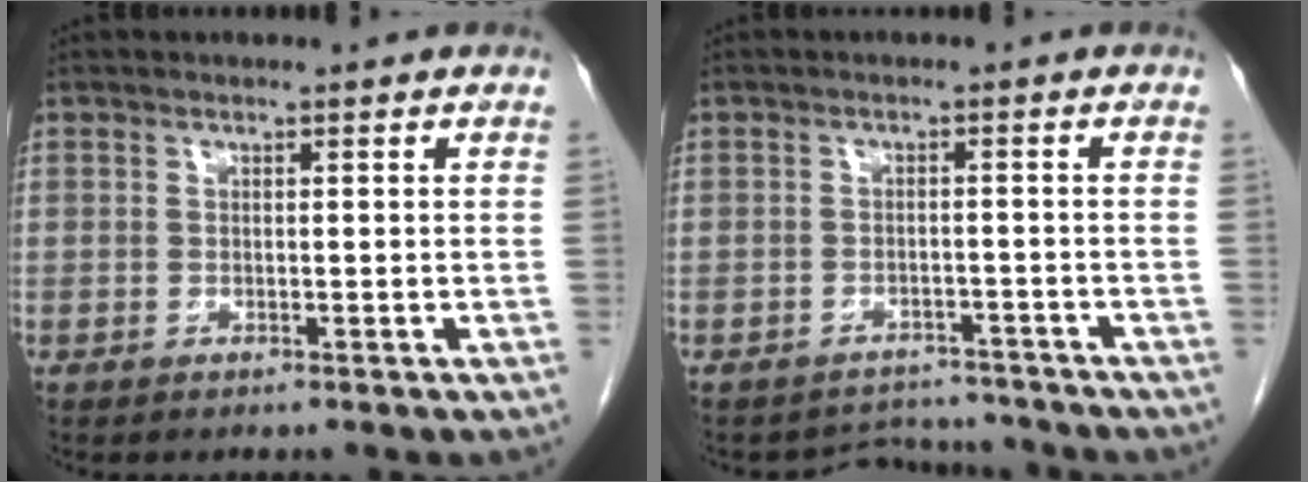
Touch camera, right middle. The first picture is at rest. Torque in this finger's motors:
{"motor_torque": [-0.39, -0.33, -0.22, -0.04]}